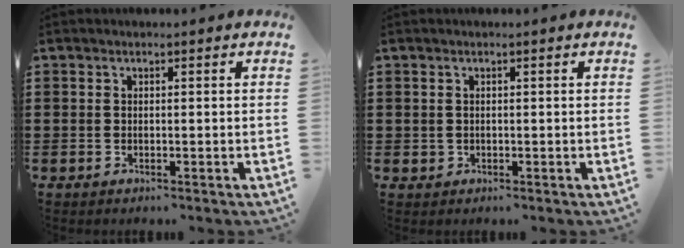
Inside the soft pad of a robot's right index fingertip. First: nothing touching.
{"total": 0.7, "force": [0.1, 0.6, 0.2], "torque": [-0.006, 0.003, 0.001]}